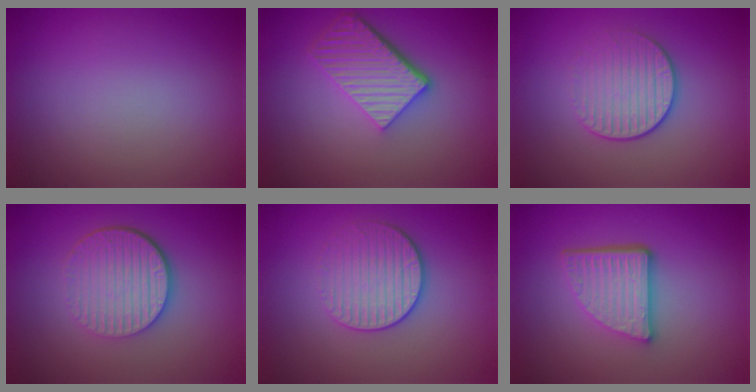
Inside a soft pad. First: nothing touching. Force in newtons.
{"total": 5.6, "press": 3.9, "slide": 3.9}
{"total": 3.2, "press": 2.9, "slide": 1.5}
{"total": 5.5, "press": 4.0, "slide": 3.9}
{"total": 3.4, "press": 3.2, "slide": 1.2}
{"total": 5.1, "press": 3.6, "slide": 3.6}